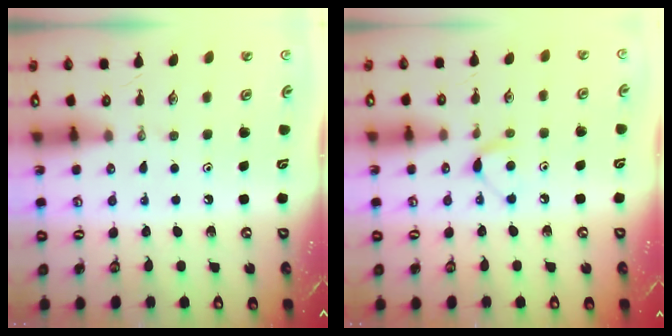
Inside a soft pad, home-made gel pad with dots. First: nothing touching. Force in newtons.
{"total": 6.1, "press": 6.1, "slide": 0.8}